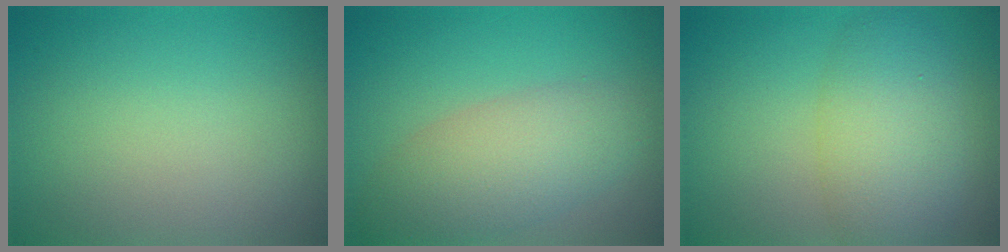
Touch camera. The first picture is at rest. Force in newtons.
{"total": 5.1, "press": 5.0, "slide": 0.4}
{"total": 5.5, "press": 5.5, "slide": 0.4}